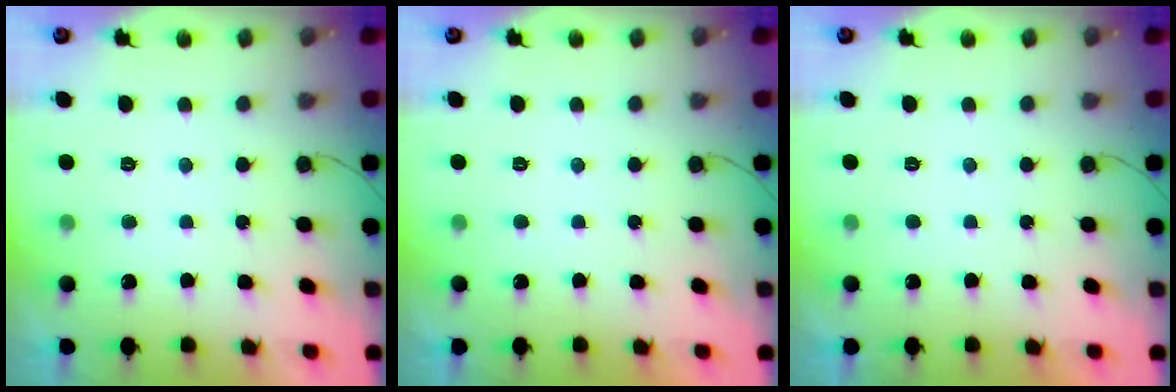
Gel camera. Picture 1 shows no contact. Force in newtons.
{"total": 0.0}
{"total": 0.0}